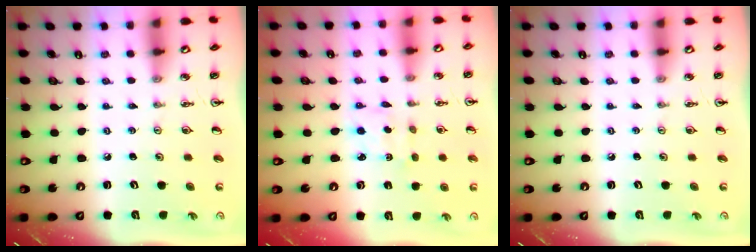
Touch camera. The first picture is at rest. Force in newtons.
{"total": 2.4, "press": 2.3, "slide": 0.8}
{"total": 0.0}